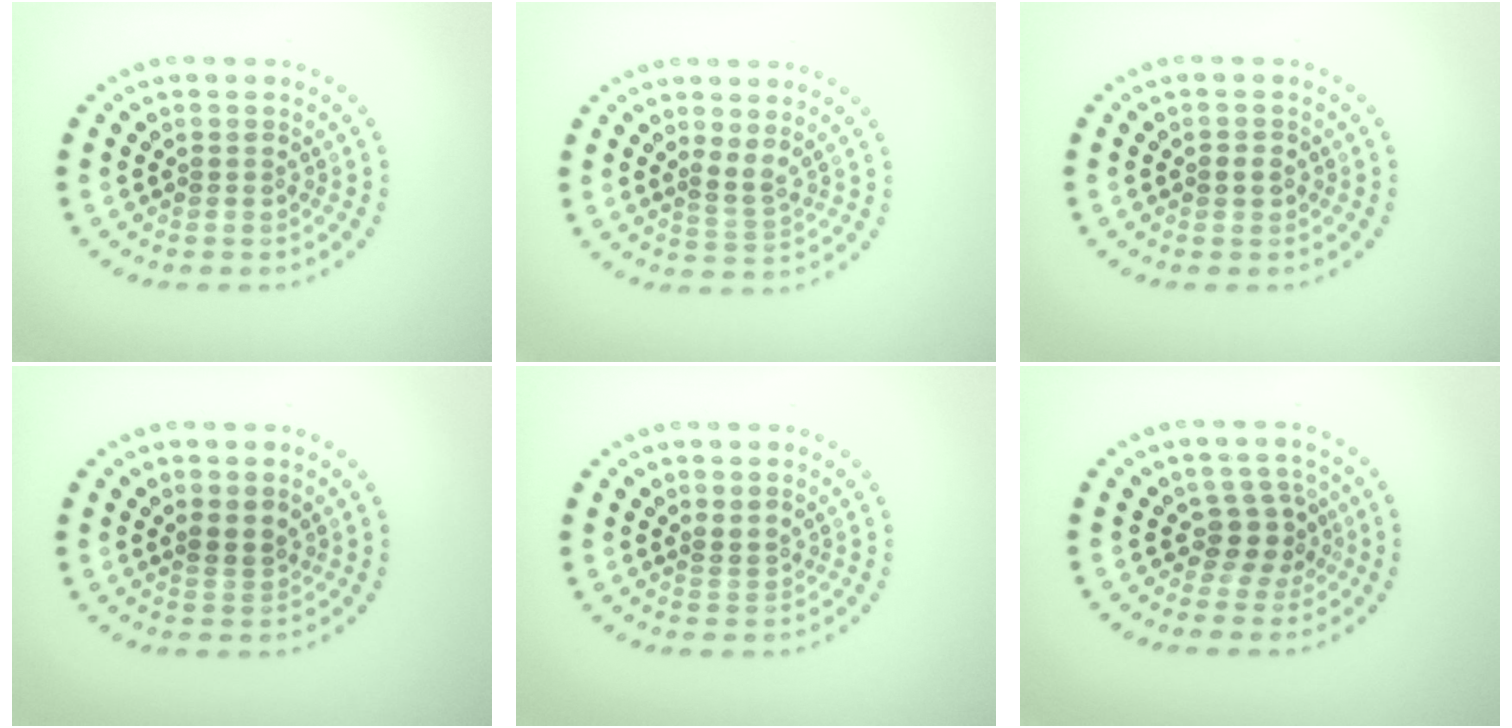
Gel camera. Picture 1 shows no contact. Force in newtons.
{"total": 1.8, "press": 1.1, "slide": 1.4}
{"total": 1.1, "press": 1.0, "slide": 0.3}
{"total": 1.3, "press": 1.0, "slide": 0.8}
{"total": 0.7, "press": 0.5, "slide": 0.5}
{"total": 2.6, "press": 2.1, "slide": 1.6}